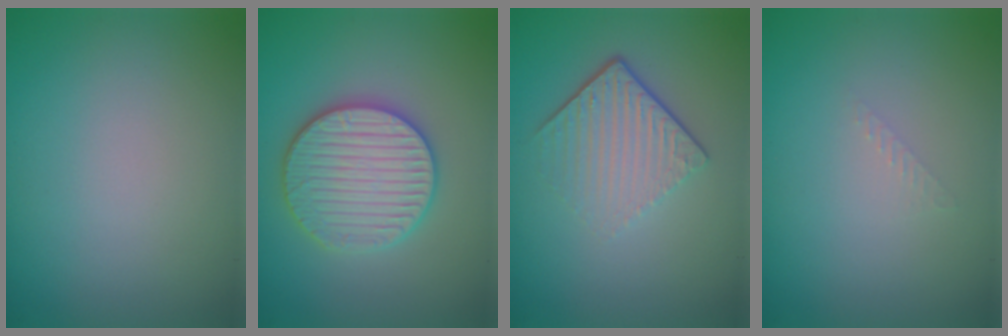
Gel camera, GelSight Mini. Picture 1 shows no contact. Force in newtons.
{"total": 5.9, "press": 5.8, "slide": 1.1}
{"total": 4.3, "press": 2.9, "slide": 3.2}
{"total": 0.8, "press": 0.7, "slide": 0.2}